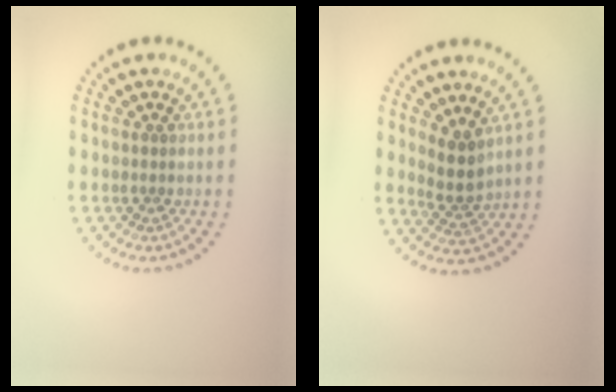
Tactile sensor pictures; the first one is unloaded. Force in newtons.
{"total": 2.5, "press": 2.0, "slide": 1.5}